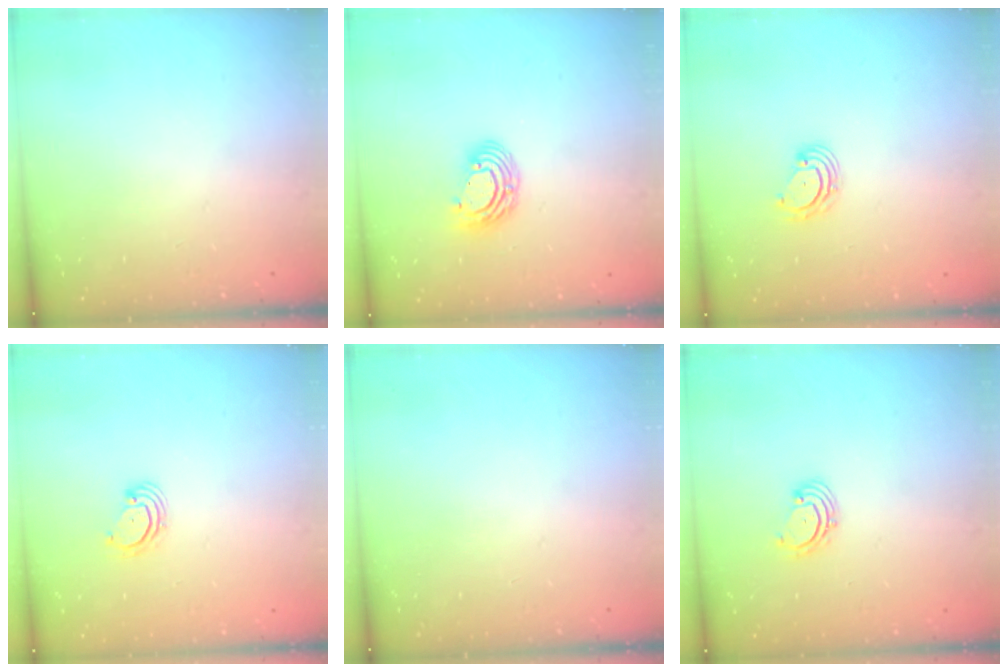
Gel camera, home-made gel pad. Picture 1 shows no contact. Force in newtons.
{"total": 8.3, "press": 8.2, "slide": 1.4}
{"total": 4.0, "press": 3.9, "slide": 0.4}
{"total": 3.0, "press": 3.0, "slide": 0.3}
{"total": 0.0}
{"total": 1.8, "press": 1.7, "slide": 0.6}